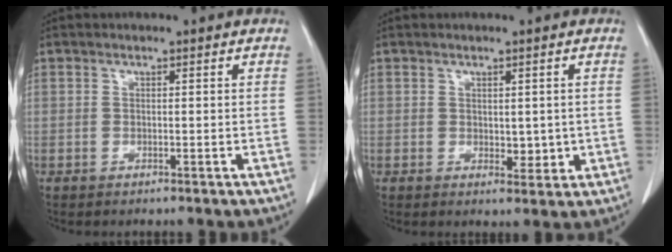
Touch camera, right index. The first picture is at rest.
{"total": 2.8, "force": [0.0, 1.7, 2.3], "torque": [-0.024, -0.005, 0.007]}